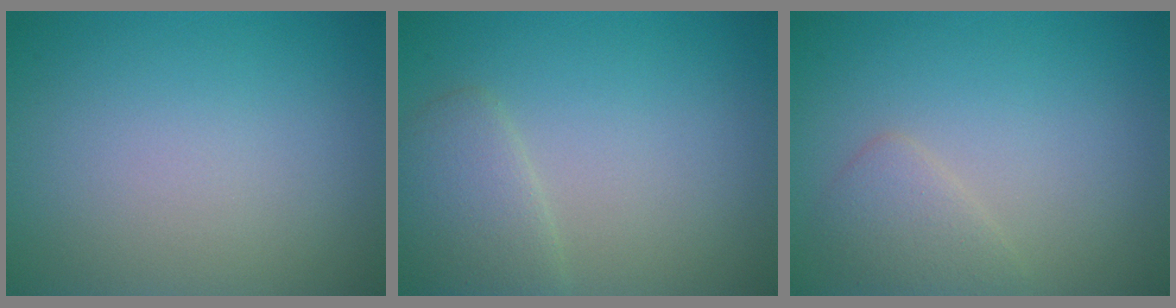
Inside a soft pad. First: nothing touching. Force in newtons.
{"total": 2.6, "press": 2.6, "slide": 0.2}
{"total": 1.9, "press": 1.9, "slide": 0.0}